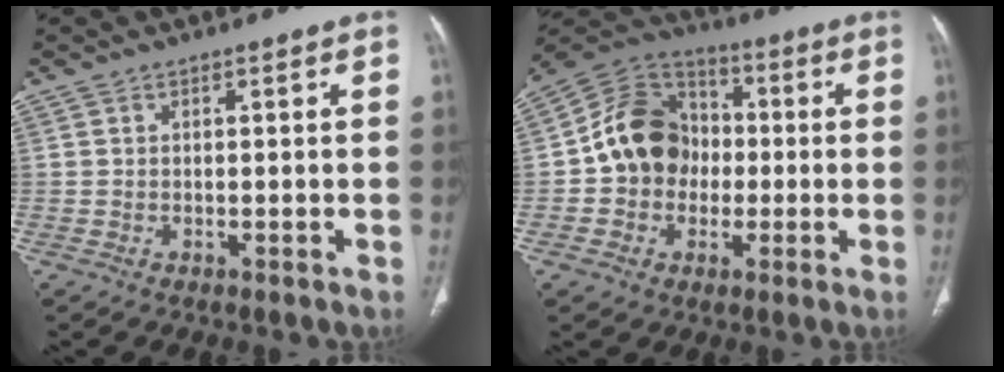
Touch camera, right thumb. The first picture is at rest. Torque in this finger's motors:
{"motor_torque": [-0.35, 0.72, 0.53, -0.52, 0.20]}